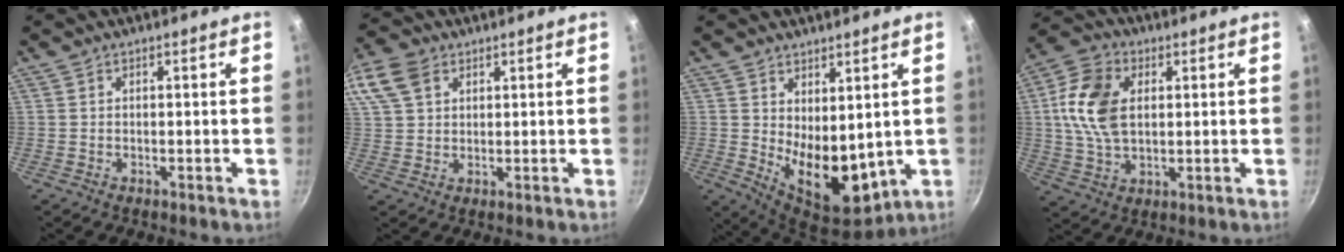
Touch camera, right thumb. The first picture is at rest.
{"total": 9.9, "force": [4.6, 6.9, 5.5], "torque": [-0.115, 0.011, 0.086]}
{"total": 12.4, "force": [1.7, 7.2, 10.0], "torque": [-0.123, -0.045, 0.049]}
{"total": 13.0, "force": [2.1, 8.5, 9.6], "torque": [-0.170, 0.004, 0.034]}